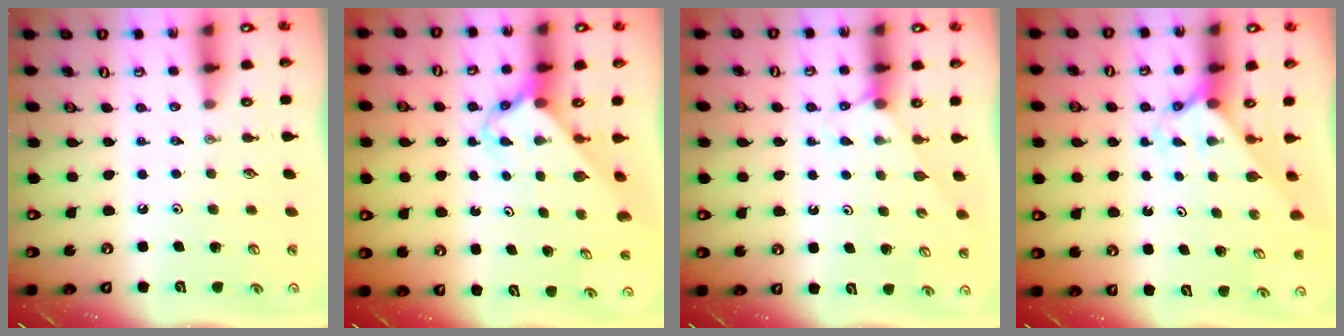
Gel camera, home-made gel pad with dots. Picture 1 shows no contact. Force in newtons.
{"total": 2.7, "press": 2.7, "slide": 0.3}
{"total": 3.8, "press": 3.8, "slide": 0.5}
{"total": 2.1, "press": 2.1, "slide": 0.1}